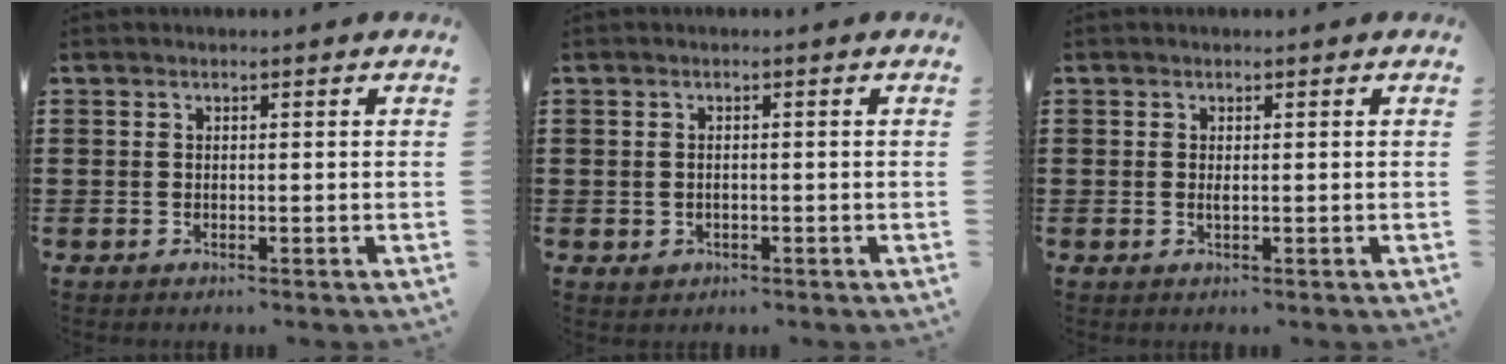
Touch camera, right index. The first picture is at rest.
{"total": 1.0, "force": [-0.2, 0.8, 0.6], "torque": [-0.015, 0.003, -0.005]}
{"total": 0.7, "force": [0.2, 0.1, 0.7], "torque": [-0.014, -0.001, 0.004]}